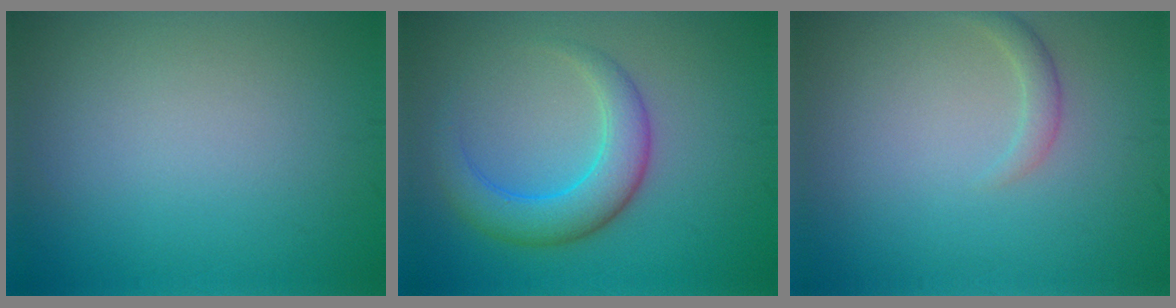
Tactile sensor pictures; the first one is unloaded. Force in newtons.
{"total": 4.8, "press": 4.8, "slide": 0.1}
{"total": 1.2, "press": 1.2, "slide": 0.0}